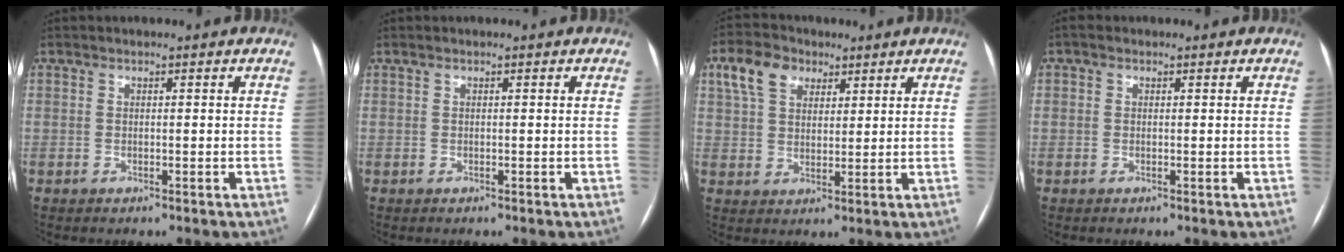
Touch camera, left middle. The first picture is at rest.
{"total": 0.0}
{"total": 7.3, "force": [3.8, 4.9, 3.9], "torque": [-0.084, 0.029, 0.073]}
{"total": 2.1, "force": [-1.5, -1.3, -0.7], "torque": [0.014, -0.008, -0.019]}